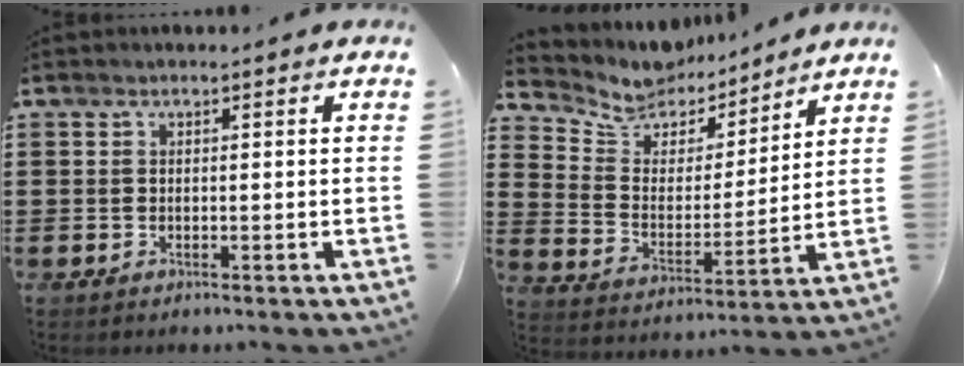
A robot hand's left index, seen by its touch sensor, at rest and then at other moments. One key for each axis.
{"total": 6.4, "fx": 5.5, "fy": 3.3, "fz": 0.0, "tx": -0.048, "ty": -0.045, "tz": 0.097}